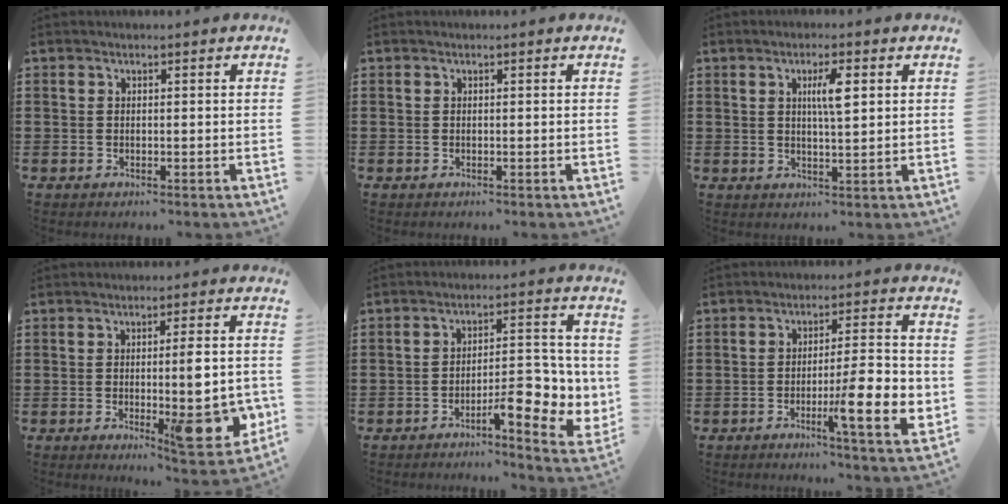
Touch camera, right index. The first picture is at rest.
{"total": 0.0}
{"total": 4.4, "force": [1.3, 0.9, 4.1], "torque": [-0.077, 0.005, 0.016]}
{"total": 9.5, "force": [-1.4, 1.9, 9.2], "torque": [-0.126, -0.010, -0.020]}
{"total": 8.5, "force": [-2.9, 2.8, 7.5], "torque": [-0.089, -0.005, -0.051]}
{"total": 10.6, "force": [-2.7, 1.8, 10.1], "torque": [-0.153, -0.002, -0.041]}